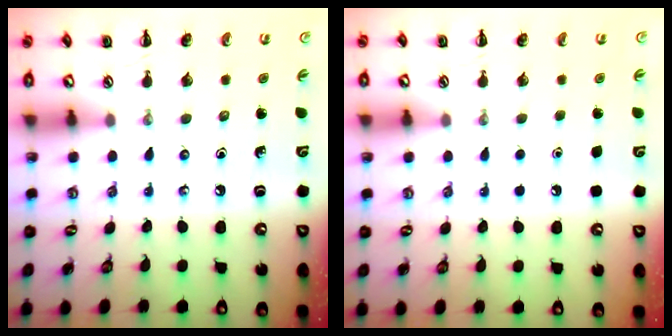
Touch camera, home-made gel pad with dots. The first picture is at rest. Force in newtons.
{"total": 1.8, "press": 1.8, "slide": 0.1}